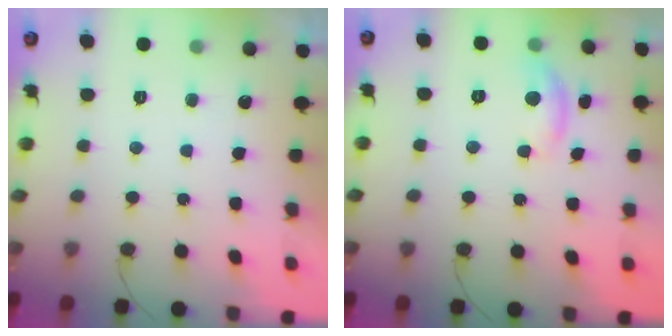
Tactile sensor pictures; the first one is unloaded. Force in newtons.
{"total": 7.3, "press": 7.3, "slide": 0.1}